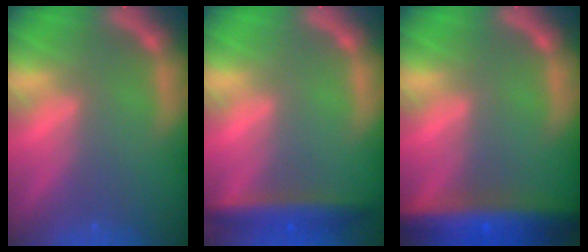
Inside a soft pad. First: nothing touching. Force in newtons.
{"total": 4.5}
{"total": 9.5}